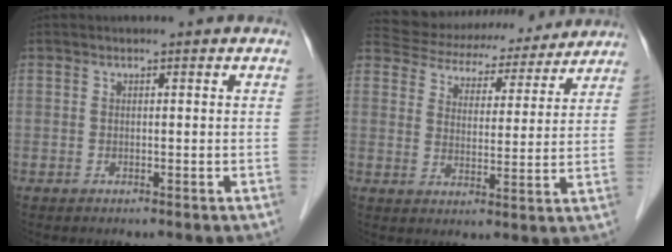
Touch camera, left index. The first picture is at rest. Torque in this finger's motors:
{"motor_torque": [-0.17, -0.90, 0.28, 0.00]}